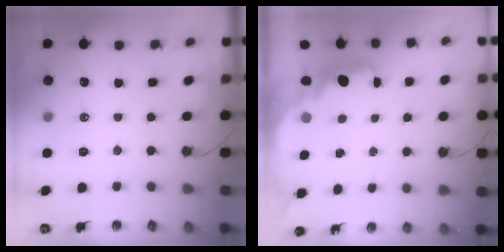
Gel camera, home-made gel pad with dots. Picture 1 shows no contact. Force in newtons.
{"total": 2.3, "press": 2.2, "slide": 0.6}